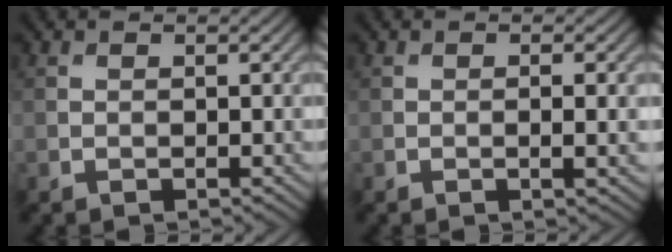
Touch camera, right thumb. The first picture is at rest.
{"total": 2.0, "force": [-0.2, 0.4, 2.0], "torque": [-0.036, 0.000, -0.001]}